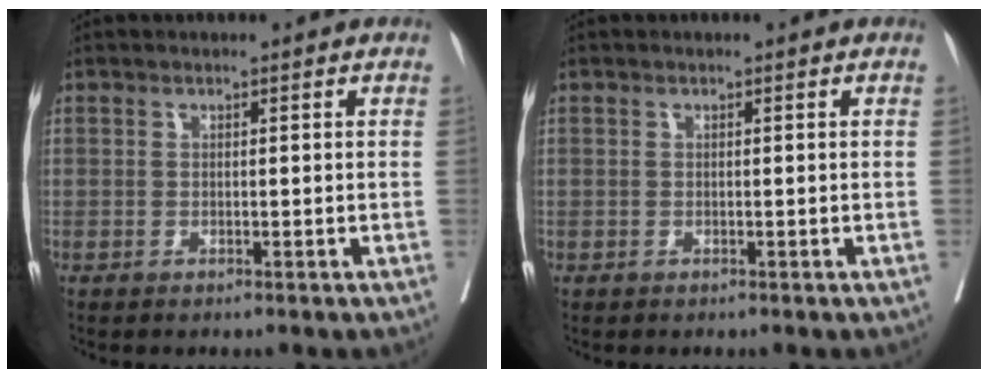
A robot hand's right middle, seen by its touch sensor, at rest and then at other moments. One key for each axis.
{"total": 0.0}